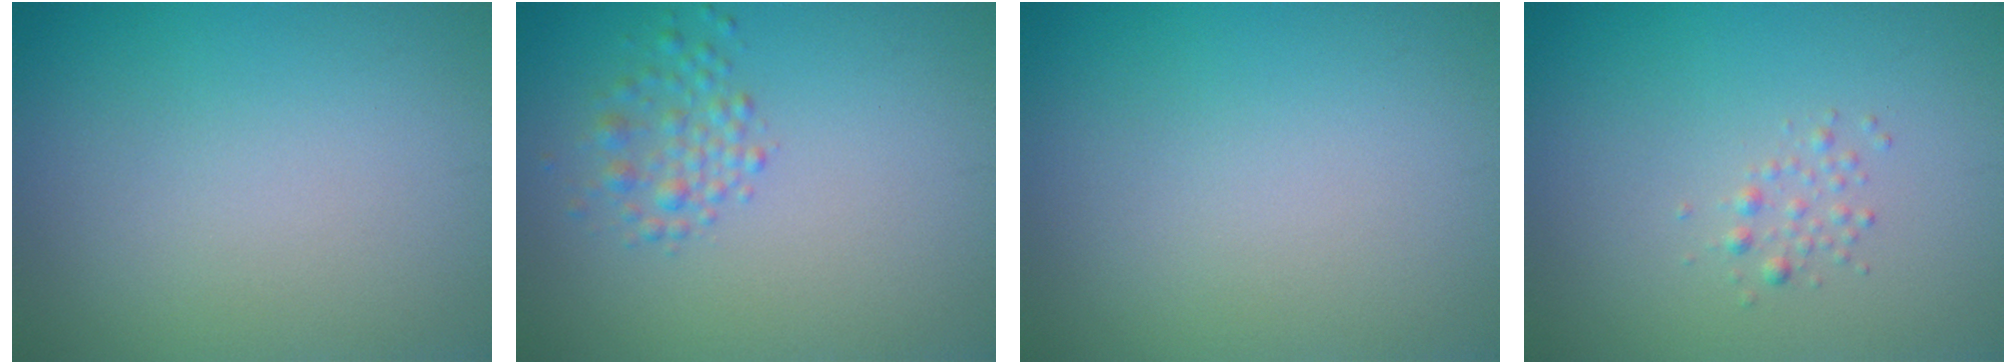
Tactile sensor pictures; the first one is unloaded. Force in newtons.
{"total": 1.9, "press": 1.9, "slide": 0.1}
{"total": 0.0}
{"total": 1.1, "press": 1.1, "slide": 0.0}